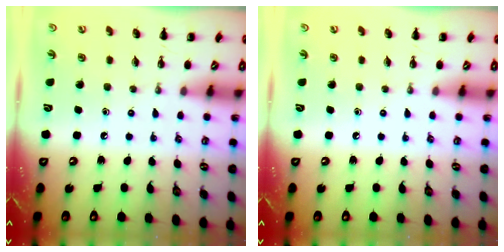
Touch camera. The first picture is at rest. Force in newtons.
{"total": 0.0}